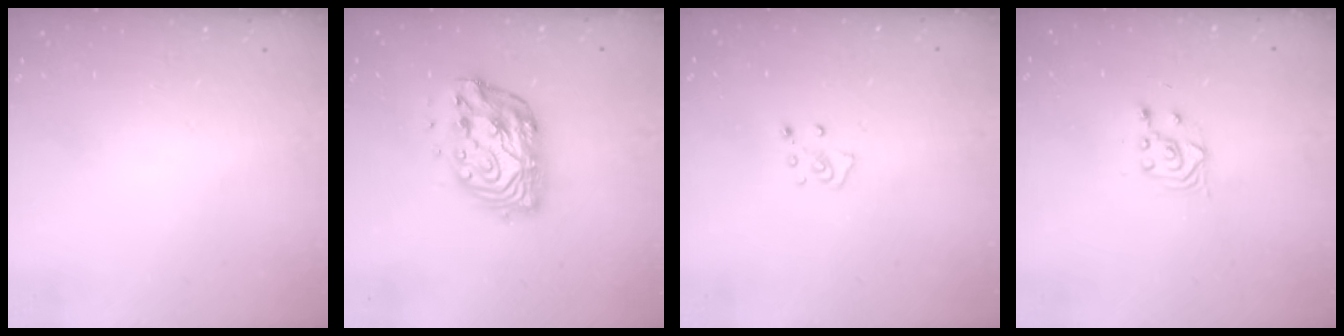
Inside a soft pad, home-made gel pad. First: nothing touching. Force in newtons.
{"total": 12.5, "press": 12.5, "slide": 1.1}
{"total": 4.7, "press": 4.7, "slide": 0.5}
{"total": 3.0, "press": 2.6, "slide": 1.3}